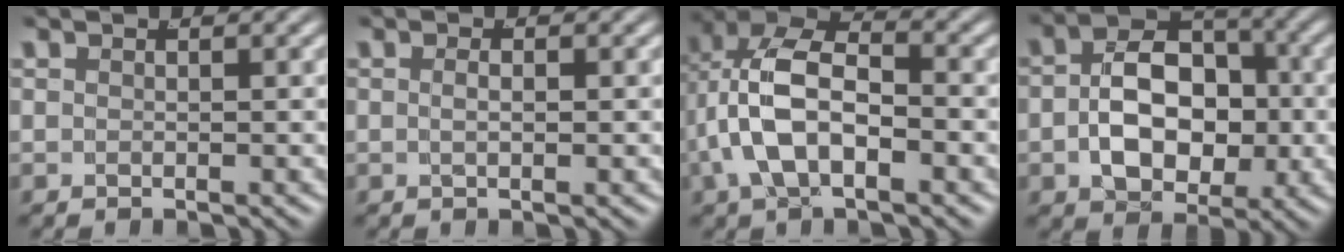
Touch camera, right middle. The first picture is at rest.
{"total": 0.9, "force": [-0.3, -0.2, 0.8], "torque": [-0.015, -0.008, -0.002]}
{"total": 8.0, "force": [0.5, 5.3, 5.9], "torque": [-0.129, -0.012, 0.008]}
{"total": 8.0, "force": [-0.9, 5.6, 5.6], "torque": [-0.078, -0.008, -0.014]}